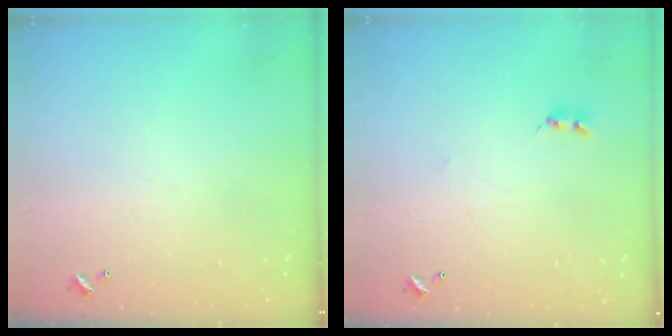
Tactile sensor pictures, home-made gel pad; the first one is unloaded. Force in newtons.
{"total": 1.6, "press": 1.6, "slide": 0.4}